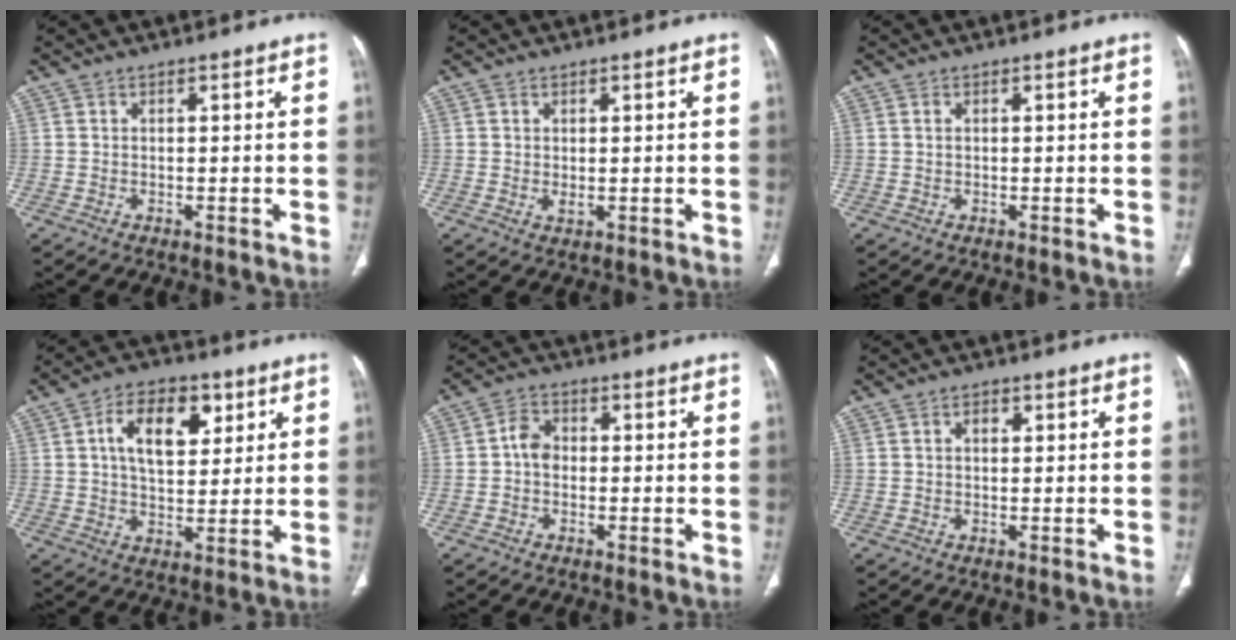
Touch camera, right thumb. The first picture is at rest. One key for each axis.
{"total": 1.2, "fx": 0.1, "fy": 0.6, "fz": 1.0, "tx": -0.019, "ty": -0.006, "tz": 0.006}
{"total": 0.7, "fx": 0.3, "fy": 0.4, "fz": 0.5, "tx": -0.012, "ty": 0.005, "tz": 0.007}
{"total": 12.0, "fx": 4.2, "fy": 7.0, "fz": 8.8, "tx": -0.115, "ty": -0.005, "tz": 0.068}
{"total": 3.8, "fx": -0.3, "fy": 3.0, "fz": 2.4, "tx": -0.033, "ty": 0.014, "tz": -0.012}
{"total": 1.9, "fx": 0.7, "fy": 1.2, "fz": 1.3, "tx": -0.019, "ty": 0.002, "tz": 0.010}